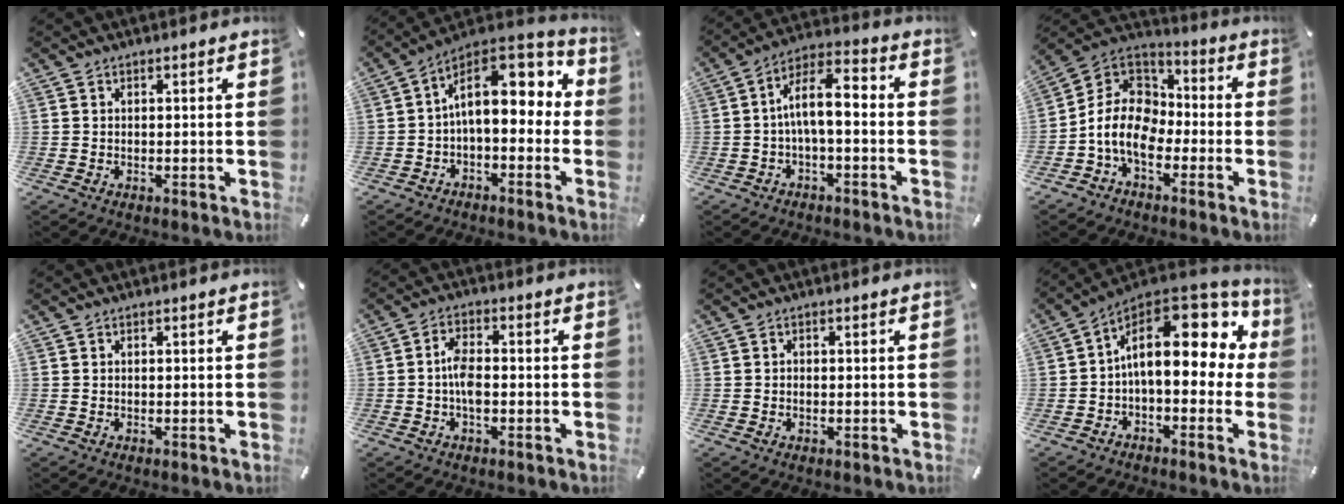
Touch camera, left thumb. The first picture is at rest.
{"total": 14.1, "force": [3.9, 8.1, 10.8], "torque": [-0.160, -0.026, 0.068]}
{"total": 9.6, "force": [-0.8, 4.0, 8.7], "torque": [-0.164, 0.009, -0.013]}
{"total": 12.1, "force": [-5.6, 8.4, 6.7], "torque": [-0.157, 0.021, -0.109]}
{"total": 0.0}
{"total": 5.2, "force": [-1.1, 2.6, 4.4], "torque": [-0.082, 0.010, -0.019]}
{"total": 0.8, "force": [-0.1, 0.7, 0.5], "torque": [-0.009, 0.002, -0.003]}
{"total": 18.6, "force": [4.9, 10.1, 14.8], "torque": [-0.222, -0.037, 0.084]}